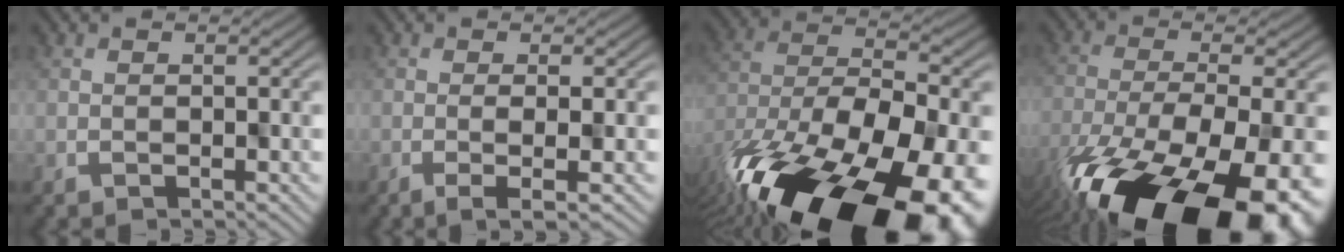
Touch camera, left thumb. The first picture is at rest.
{"total": 3.7, "force": [-1.2, 0.7, 3.4], "torque": [-0.044, 0.006, -0.015]}
{"total": 20.7, "force": [-12.5, 10.3, 12.9], "torque": [-0.251, -0.118, -0.142]}
{"total": 18.9, "force": [-11.6, 8.5, 12.3], "torque": [-0.227, -0.103, -0.141]}